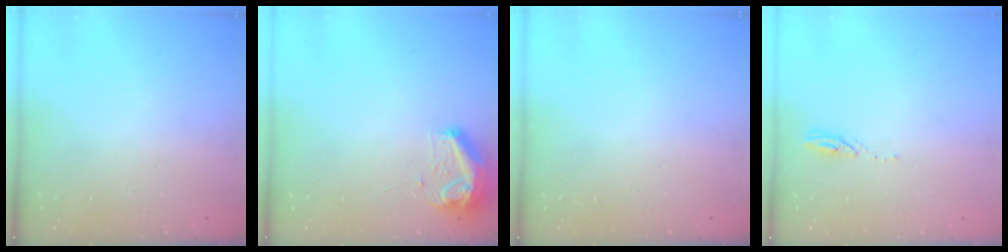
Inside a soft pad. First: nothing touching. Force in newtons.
{"total": 8.7, "press": 8.6, "slide": 1.0}
{"total": 0.0}
{"total": 3.0, "press": 3.0, "slide": 0.2}